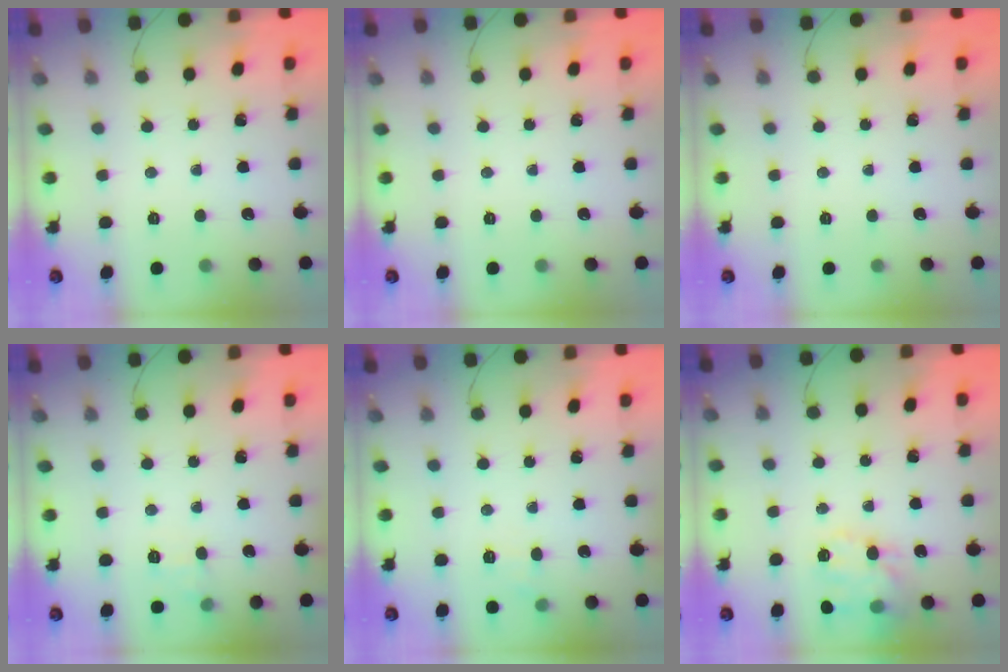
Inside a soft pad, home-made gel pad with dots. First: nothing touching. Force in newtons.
{"total": 0.0}
{"total": 0.0}
{"total": 5.8, "press": 5.6, "slide": 1.8}
{"total": 6.3, "press": 6.1, "slide": 1.7}
{"total": 15.9, "press": 15.7, "slide": 2.5}